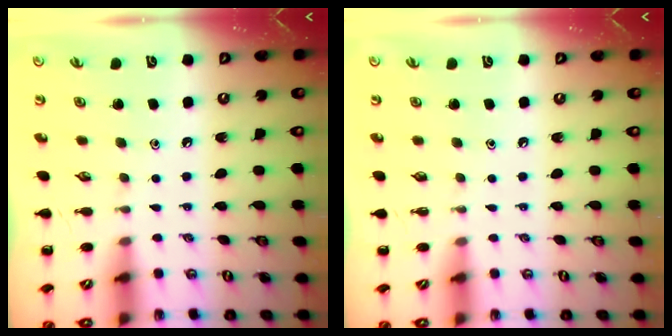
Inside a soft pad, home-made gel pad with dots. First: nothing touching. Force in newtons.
{"total": 0.0}